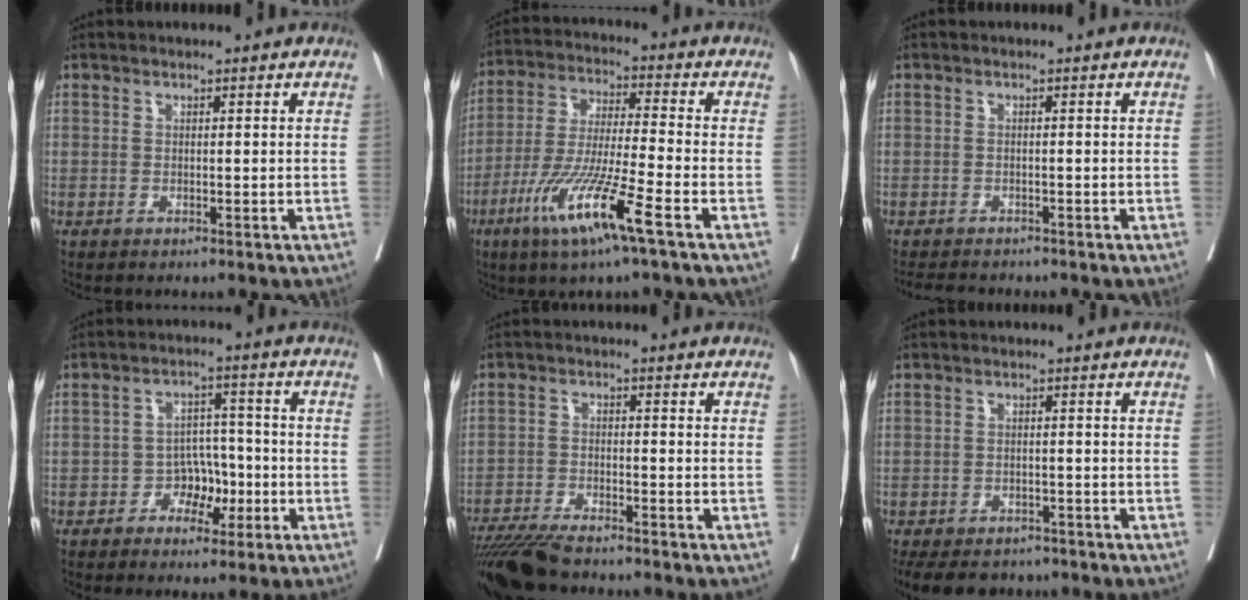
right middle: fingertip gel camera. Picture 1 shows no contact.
{"total": 12.9, "force": [-6.5, -0.4, 11.2], "torque": [-0.228, -0.029, -0.125]}
{"total": 5.1, "force": [-4.5, 1.6, 1.6], "torque": [-0.021, -0.006, -0.067]}
{"total": 5.1, "force": [-2.3, 3.4, 3.0], "torque": [-0.040, 0.013, -0.039]}
{"total": 9.8, "force": [-8.6, 1.1, 4.6], "torque": [-0.072, -0.027, -0.148]}
{"total": 11.7, "force": [-9.6, 5.5, 3.9], "torque": [-0.087, -0.008, -0.124]}